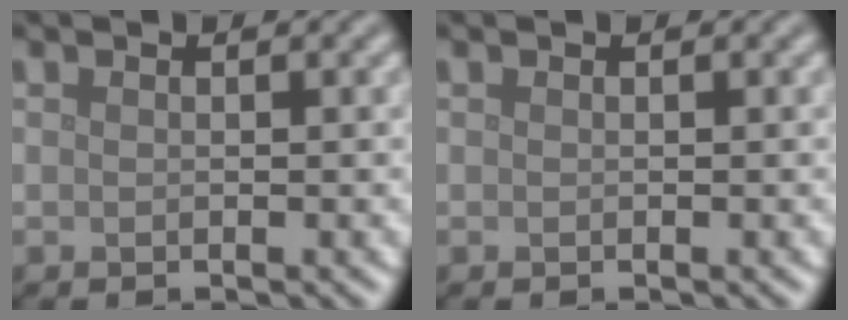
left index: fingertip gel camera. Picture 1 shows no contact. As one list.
[{"total": 0.0}]